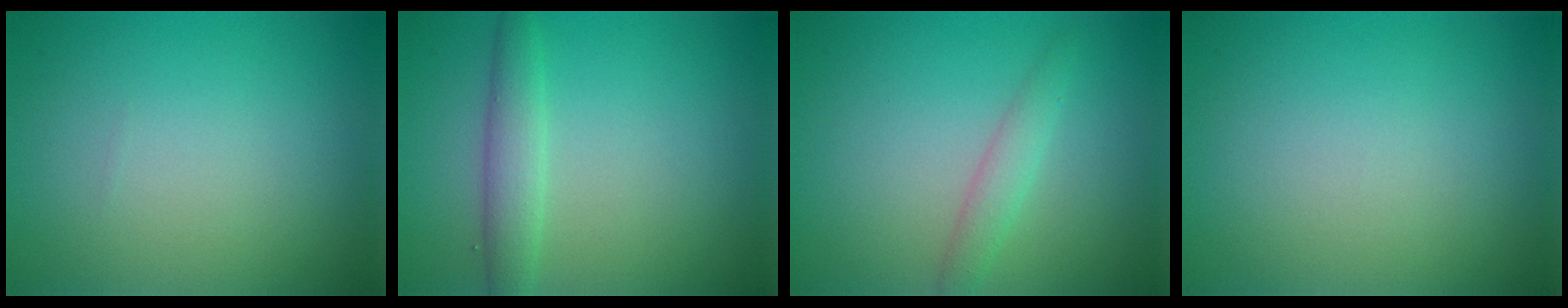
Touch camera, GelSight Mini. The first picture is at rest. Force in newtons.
{"total": 2.5, "press": 2.5, "slide": 0.2}
{"total": 1.8, "press": 1.8, "slide": 0.0}
{"total": 0.0}